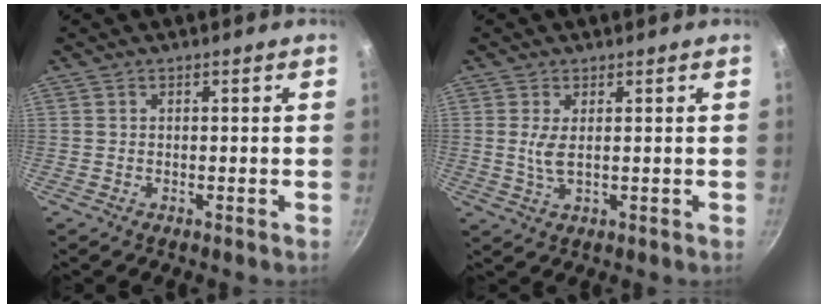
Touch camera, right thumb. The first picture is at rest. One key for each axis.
{"total": 3.3, "fx": 0.6, "fy": 1.3, "fz": 3.0, "tx": -0.065, "ty": -0.006, "tz": 0.014}